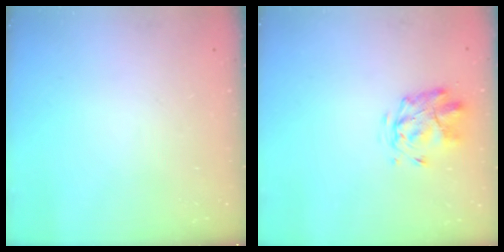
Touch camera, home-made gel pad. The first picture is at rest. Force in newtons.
{"total": 2.9, "press": 2.5, "slide": 1.5}